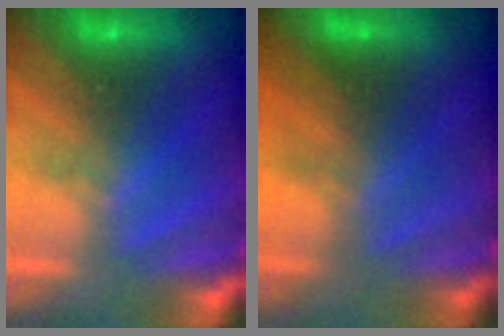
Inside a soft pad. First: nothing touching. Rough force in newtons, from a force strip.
{"total": 2.0}